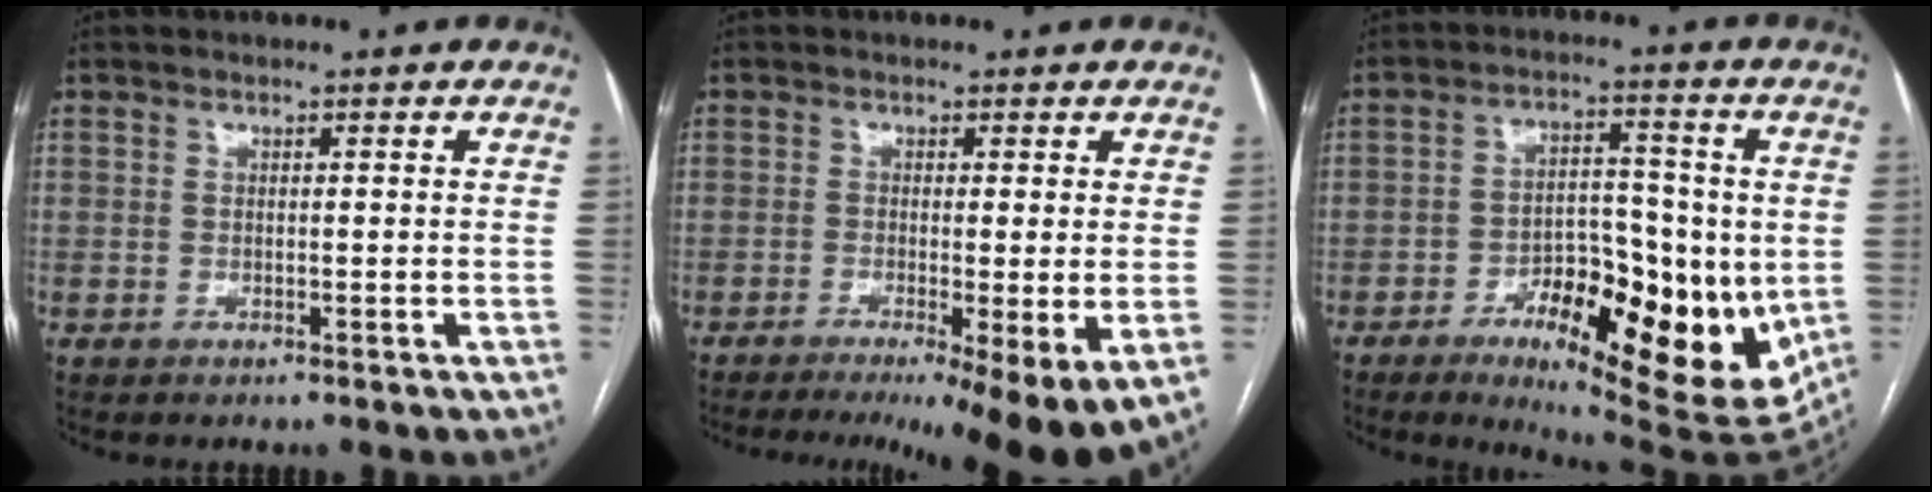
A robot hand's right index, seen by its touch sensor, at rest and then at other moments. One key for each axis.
{"total": 12.4, "fx": -7.1, "fy": 1.5, "fz": 10.1, "tx": -0.114, "ty": -0.025, "tz": -0.100}
{"total": 17.7, "fx": -5.0, "fy": 7.9, "fz": 15.1, "tx": -0.222, "ty": 0.006, "tz": -0.062}